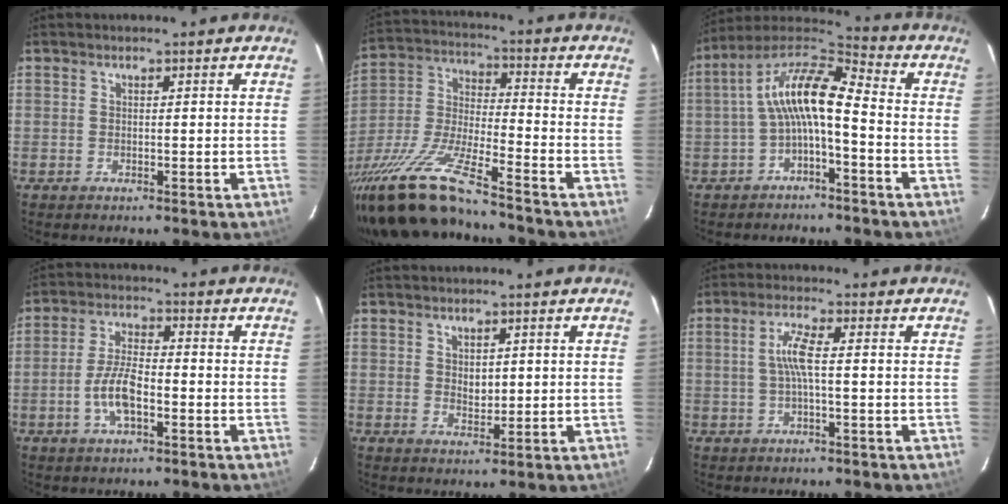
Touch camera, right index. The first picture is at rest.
{"total": 21.0, "force": [-16.6, 2.3, 12.6], "torque": [-0.261, -0.043, -0.308]}
{"total": 11.1, "force": [-2.0, 3.5, 10.4], "torque": [-0.209, 0.024, -0.045]}
{"total": 7.3, "force": [-2.7, 2.6, 6.2], "torque": [-0.130, 0.005, -0.052]}
{"total": 2.7, "force": [0.6, 1.9, 1.9], "torque": [-0.027, 0.000, 0.013]}
{"total": 4.3, "force": [-0.3, 0.3, 4.3], "torque": [-0.087, 0.005, -0.003]}